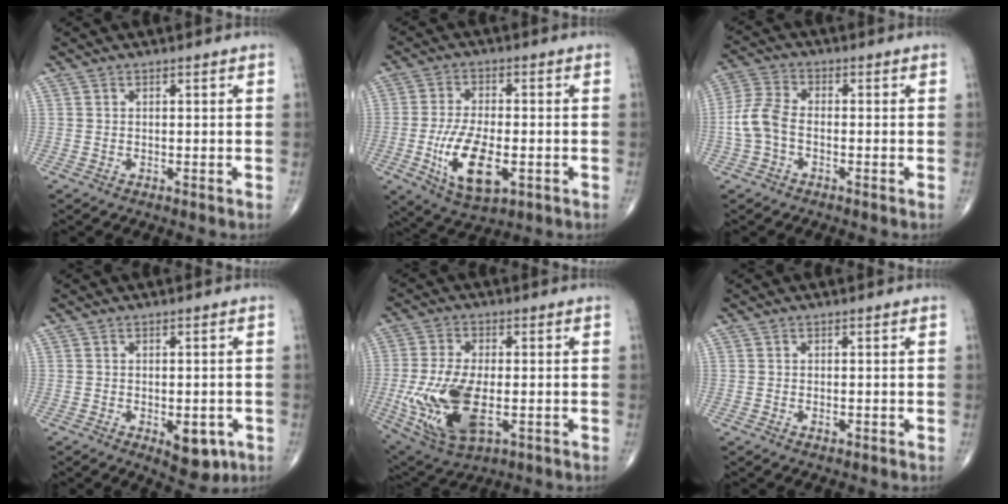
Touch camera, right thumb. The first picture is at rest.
{"total": 12.3, "force": [-3.2, 5.7, 10.4], "torque": [-0.192, -0.004, -0.050]}
{"total": 6.7, "force": [-1.5, 4.0, 5.1], "torque": [-0.118, 0.021, -0.039]}
{"total": 6.6, "force": [-2.3, 3.4, 5.2], "torque": [-0.051, 0.000, -0.020]}
{"total": 16.1, "force": [-3.1, 8.1, 13.6], "torque": [-0.284, -0.008, -0.039]}
{"total": 0.9, "force": [-0.3, 0.5, 0.7], "torque": [-0.011, -0.001, -0.006]}